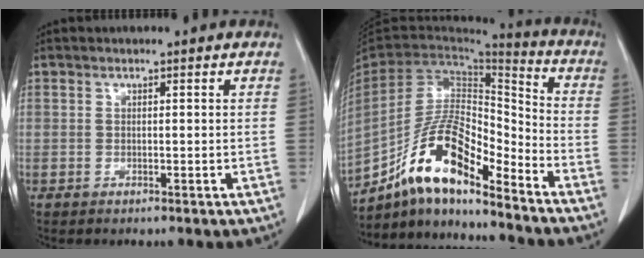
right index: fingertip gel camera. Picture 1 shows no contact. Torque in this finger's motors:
{"motor_torque": [1.17, -0.96, 0.62, 0.11]}